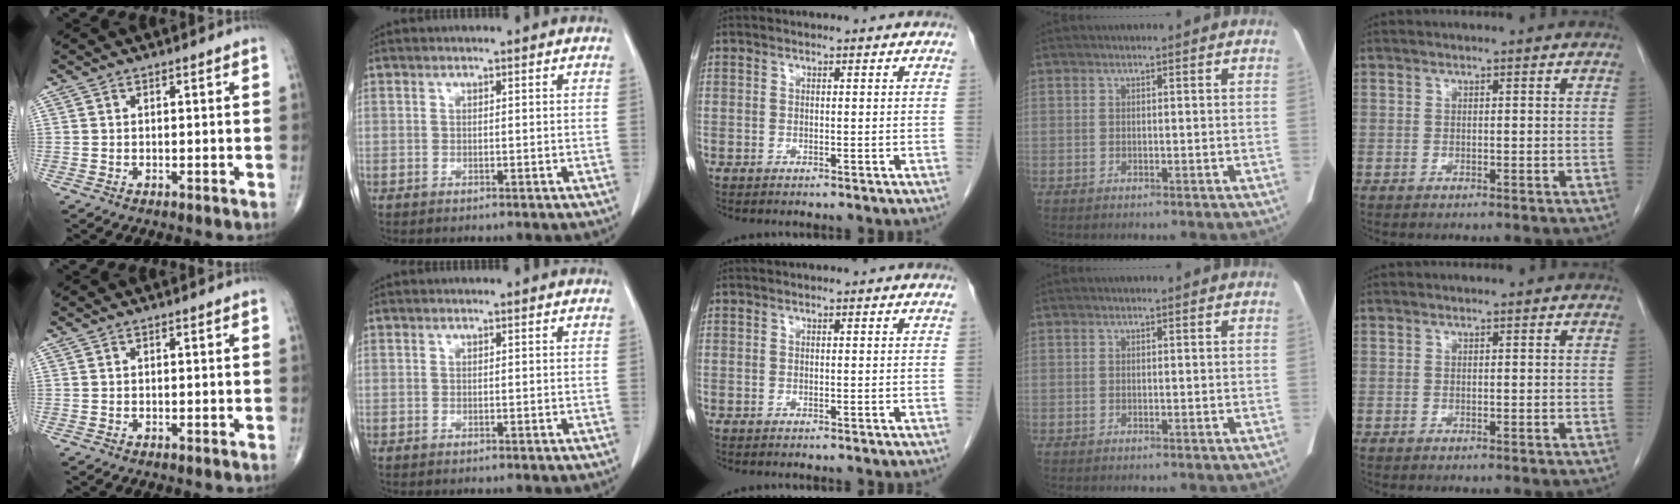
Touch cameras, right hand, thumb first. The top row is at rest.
{}